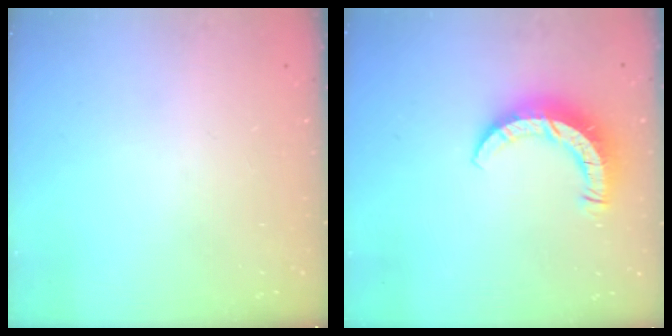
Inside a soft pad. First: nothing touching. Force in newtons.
{"total": 9.0, "press": 8.9, "slide": 1.0}